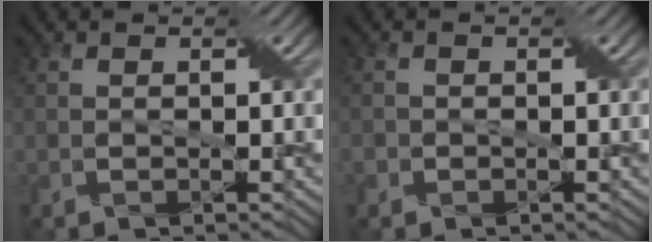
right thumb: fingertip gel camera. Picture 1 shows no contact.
{"total": 1.1, "force": [-0.4, 1.0, 0.1], "torque": [-0.003, -0.002, -0.008]}